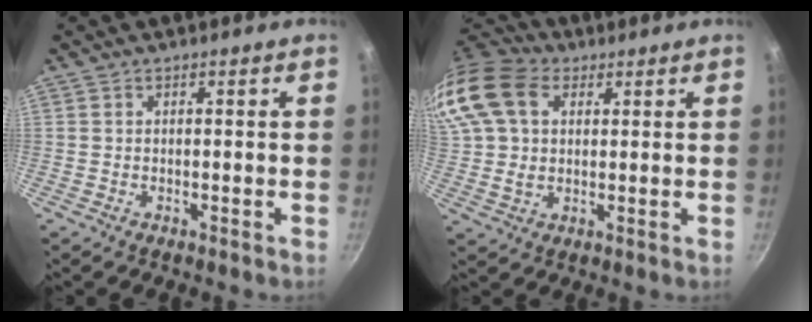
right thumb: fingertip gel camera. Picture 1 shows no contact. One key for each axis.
{"total": 20.8, "fx": 7.2, "fy": 14.6, "fz": 12.8, "tx": -0.298, "ty": 0.028, "tz": 0.128}